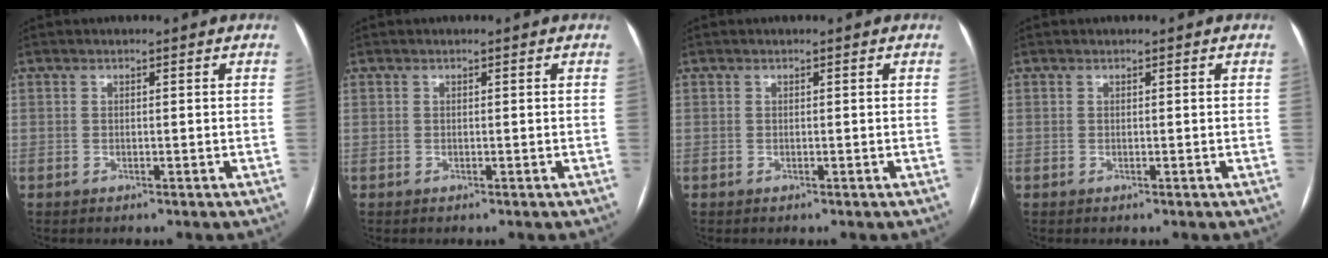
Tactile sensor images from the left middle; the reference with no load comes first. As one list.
[{"total": 0.0}, {"total": 0.0}, {"total": 0.0}]